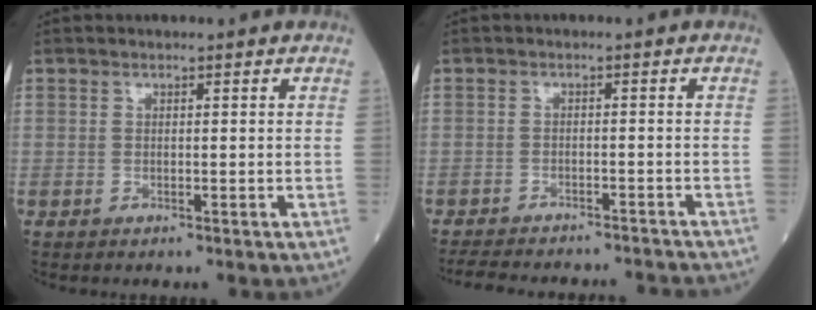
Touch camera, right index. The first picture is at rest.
{"total": 14.5, "force": [-13.4, 2.9, 4.7], "torque": [-0.100, -0.009, -0.173]}